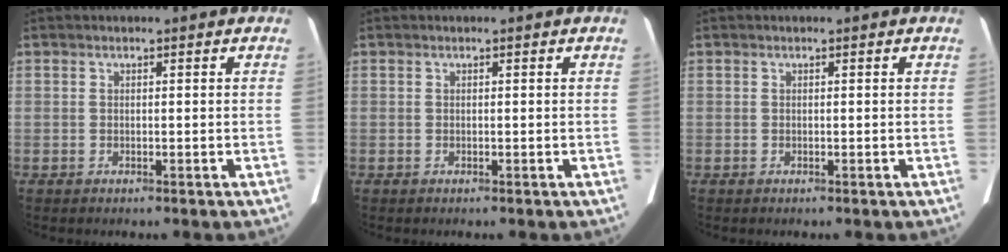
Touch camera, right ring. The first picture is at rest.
{"total": 0.0}
{"total": 0.0}